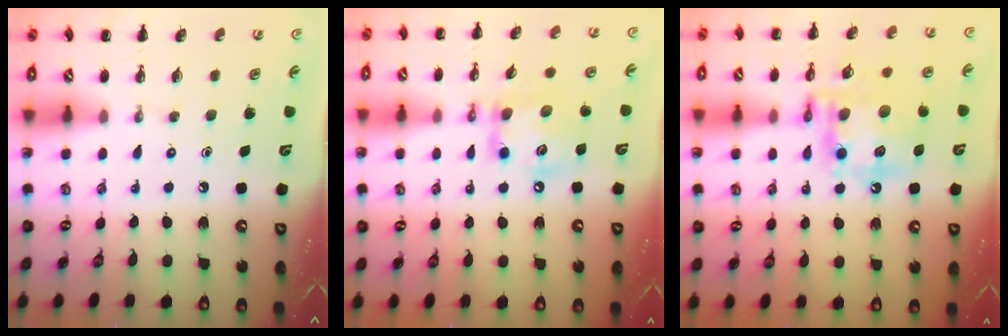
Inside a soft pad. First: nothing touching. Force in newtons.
{"total": 13.6, "press": 13.5, "slide": 1.2}
{"total": 16.2, "press": 16.0, "slide": 3.0}